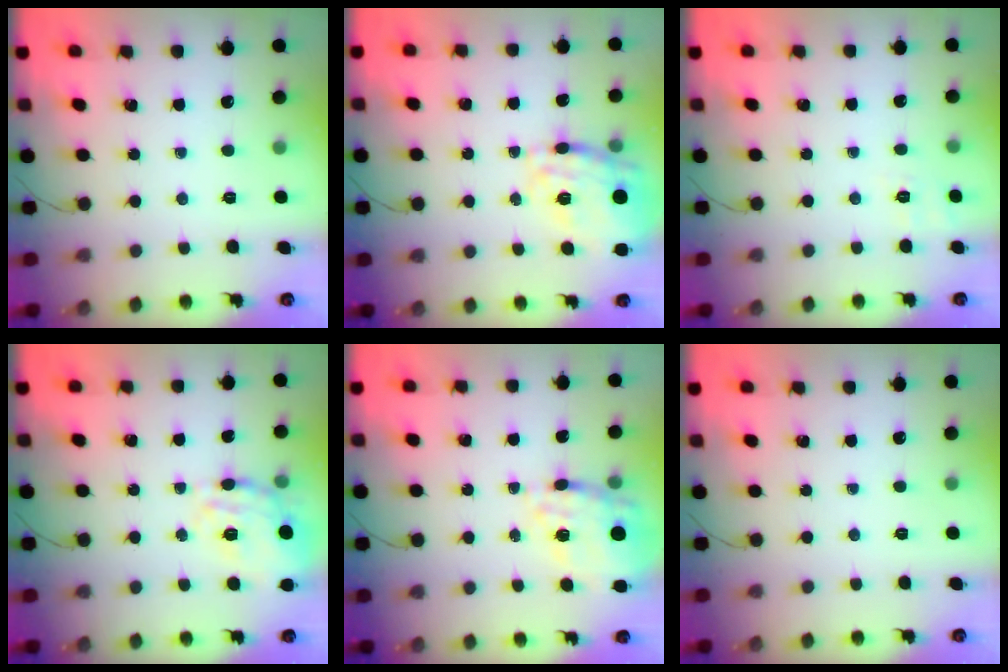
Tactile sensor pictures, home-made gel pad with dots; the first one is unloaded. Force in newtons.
{"total": 22.6, "press": 22.5, "slide": 2.7}
{"total": 1.9, "press": 0.6, "slide": 1.9}
{"total": 17.1, "press": 17.1, "slide": 0.5}
{"total": 12.4, "press": 11.8, "slide": 3.9}
{"total": 0.0}